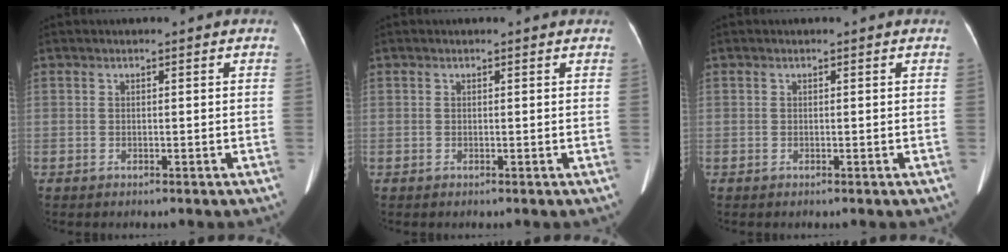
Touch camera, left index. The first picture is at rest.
{"total": 0.8, "force": [0.7, 0.1, 0.1], "torque": [-0.008, -0.001, 0.001]}
{"total": 0.0}